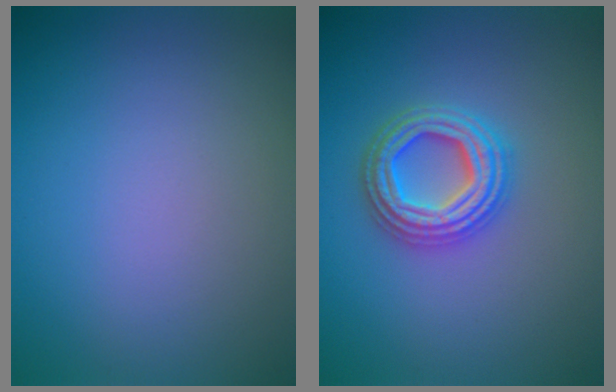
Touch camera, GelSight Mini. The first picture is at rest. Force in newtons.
{"total": 4.1, "press": 4.0, "slide": 0.7}